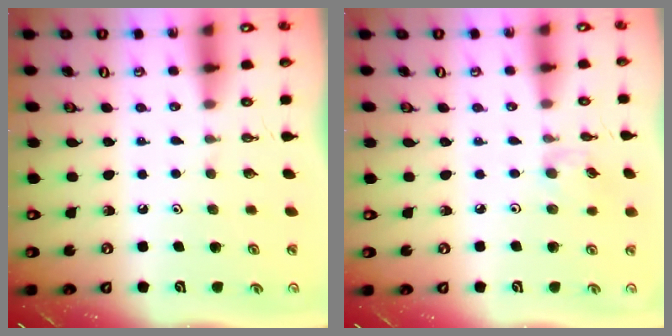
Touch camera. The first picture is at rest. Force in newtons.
{"total": 2.9, "press": 2.8, "slide": 0.5}